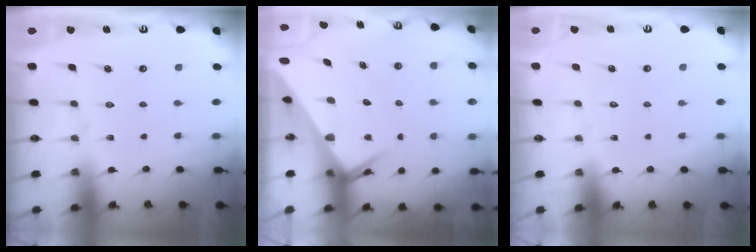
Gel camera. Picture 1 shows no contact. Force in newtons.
{"total": 6.3, "press": 6.2, "slide": 0.4}
{"total": 1.6, "press": 1.6, "slide": 0.1}